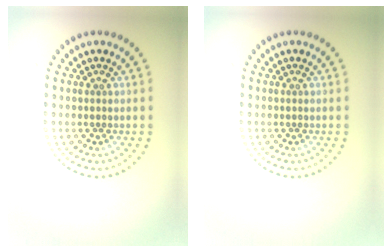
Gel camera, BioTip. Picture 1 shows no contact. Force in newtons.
{"total": 0.0}